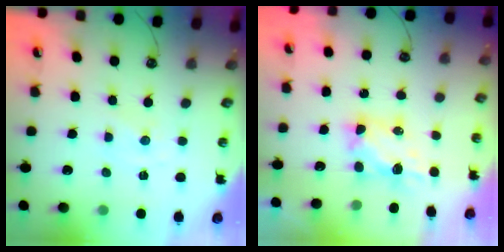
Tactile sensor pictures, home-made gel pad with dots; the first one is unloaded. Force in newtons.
{"total": 6.4, "press": 6.4, "slide": 0.7}